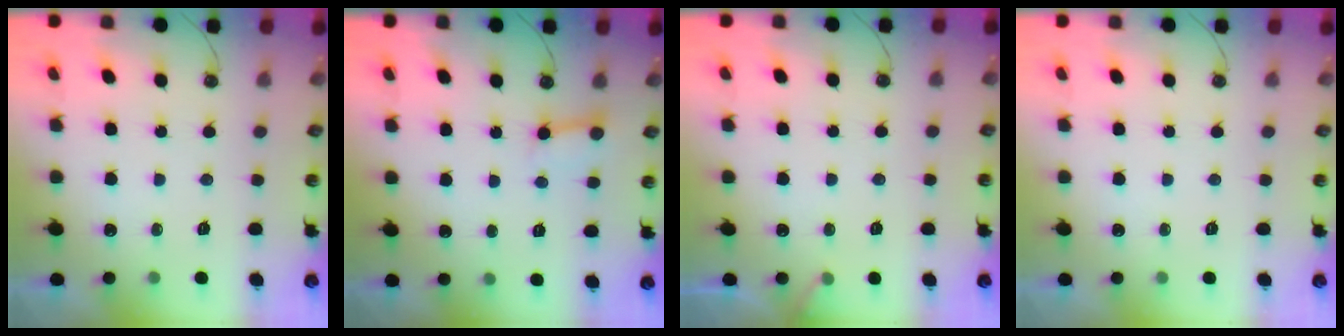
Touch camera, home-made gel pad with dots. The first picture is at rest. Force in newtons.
{"total": 2.8, "press": 2.8, "slide": 0.5}
{"total": 4.6, "press": 4.6, "slide": 0.4}
{"total": 0.0}